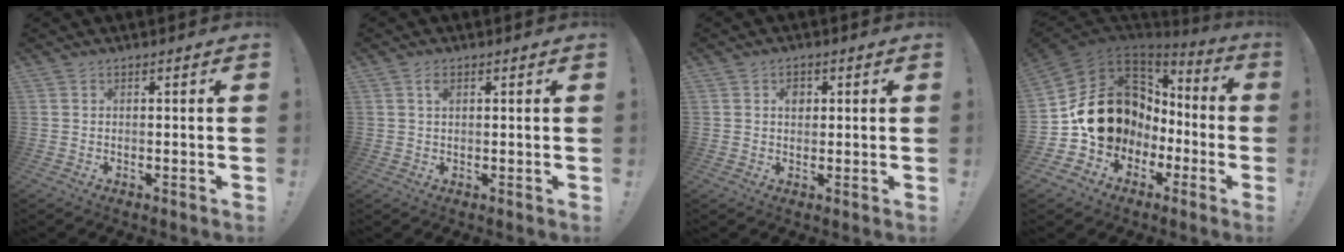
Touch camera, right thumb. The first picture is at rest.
{"total": 2.0, "force": [1.0, 1.5, 1.0], "torque": [-0.005, -0.002, 0.014]}
{"total": 2.8, "force": [0.9, 2.2, 1.5], "torque": [-0.013, -0.003, 0.011]}
{"total": 15.9, "force": [2.0, 13.6, 7.9], "torque": [-0.105, -0.021, 0.075]}